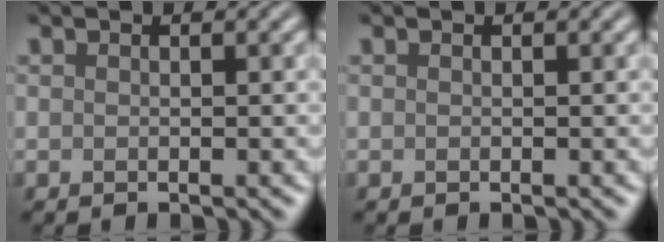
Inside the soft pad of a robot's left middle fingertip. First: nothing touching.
{"total": 0.0}